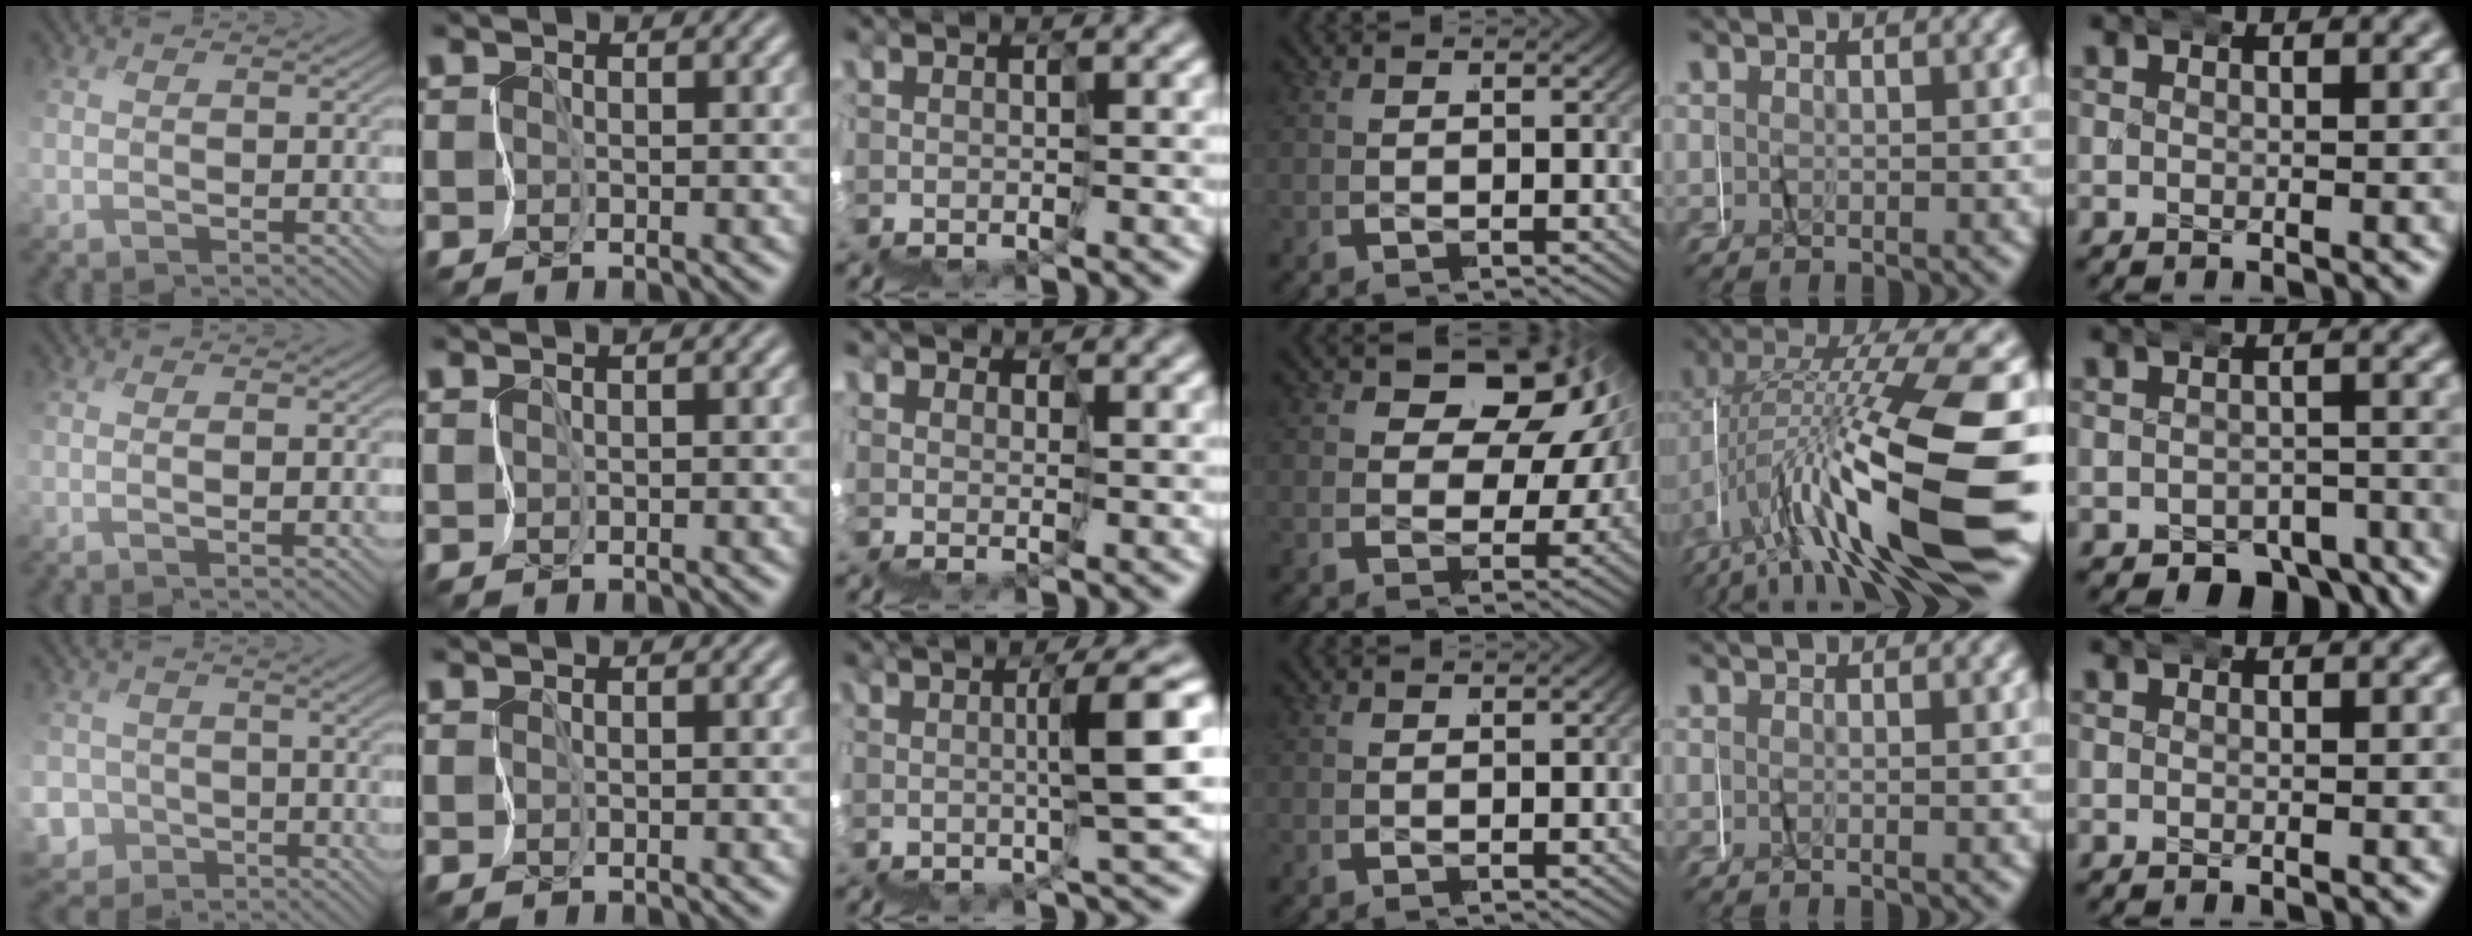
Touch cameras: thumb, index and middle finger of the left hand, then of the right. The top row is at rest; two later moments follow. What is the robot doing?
{"motion": "wrap", "object": "masking tape"}